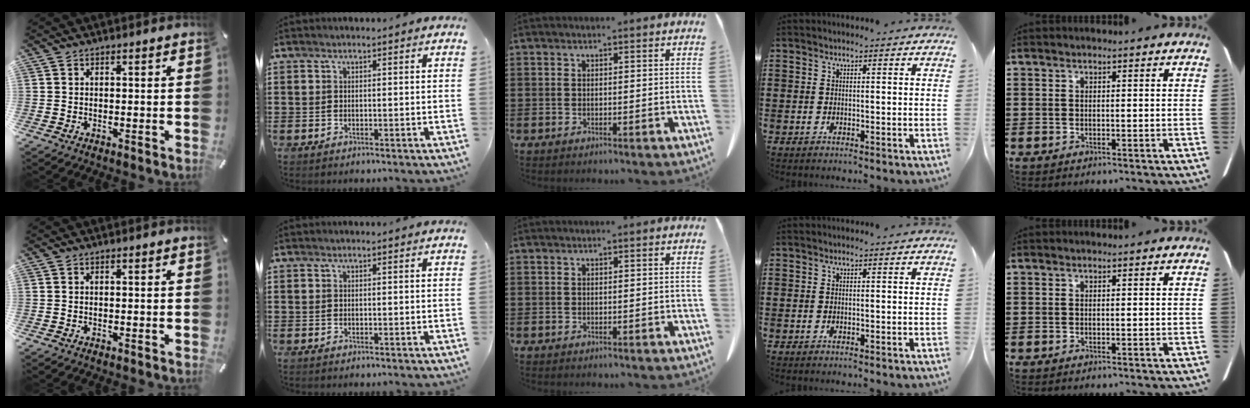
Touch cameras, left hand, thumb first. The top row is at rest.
{}